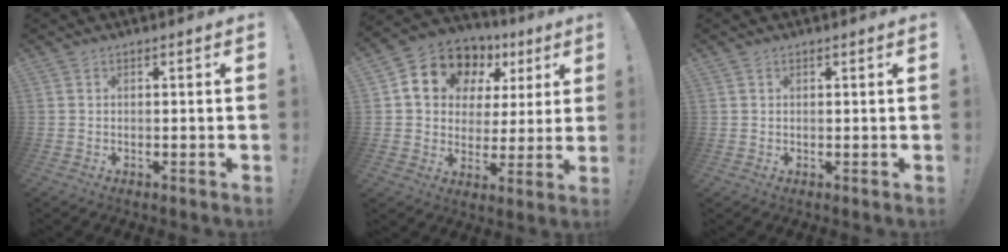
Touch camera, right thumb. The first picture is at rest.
{"total": 13.9, "force": [7.2, 10.2, 6.2], "torque": [-0.101, -0.036, 0.139]}
{"total": 1.6, "force": [0.8, 1.3, -0.1], "torque": [0.012, -0.010, 0.013]}